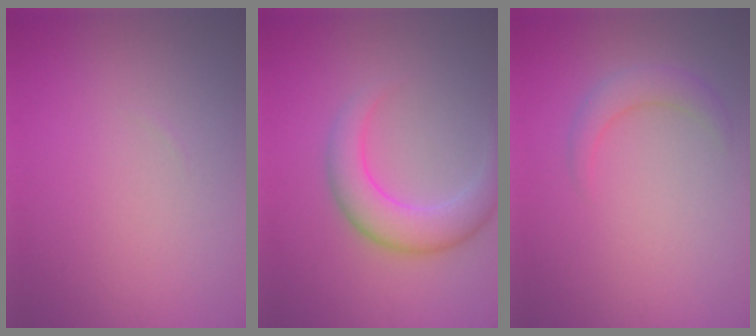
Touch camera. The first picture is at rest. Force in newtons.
{"total": 4.5, "press": 4.5, "slide": 0.1}
{"total": 2.0, "press": 2.0, "slide": 0.1}